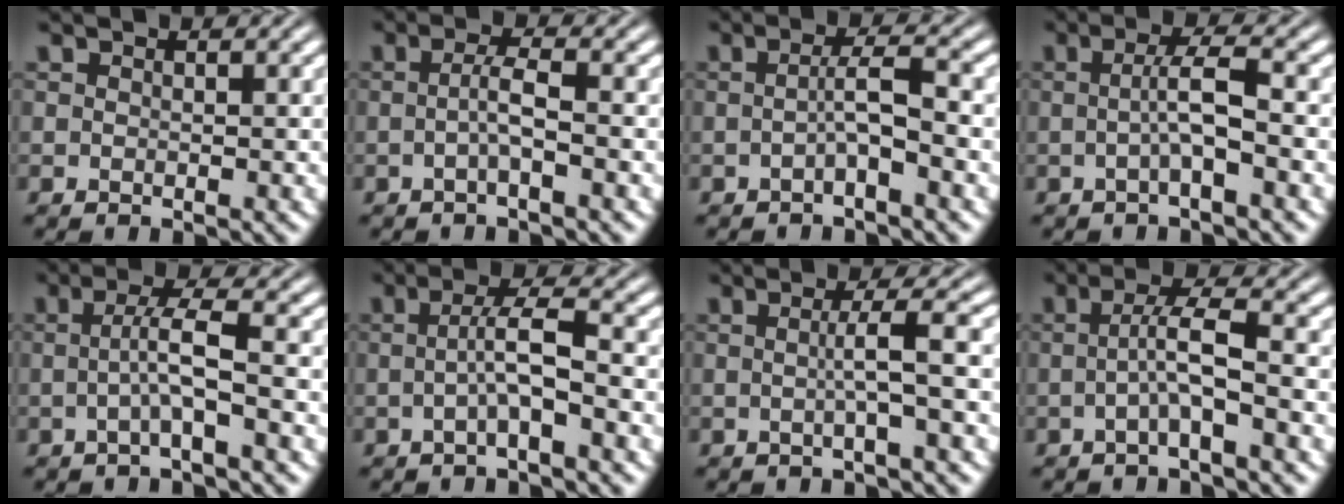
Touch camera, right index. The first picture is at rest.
{"total": 2.2, "force": [-0.9, -0.9, 1.8], "torque": [-0.029, -0.001, -0.012]}
{"total": 2.4, "force": [-1.0, -1.0, 1.9], "torque": [-0.023, 0.001, -0.015]}
{"total": 2.6, "force": [-0.6, -0.8, 2.4], "torque": [-0.036, 0.003, -0.010]}
{"total": 2.8, "force": [-0.7, -0.8, 2.6], "torque": [-0.043, 0.001, -0.009]}
{"total": 2.9, "force": [-0.8, -0.6, 2.8], "torque": [-0.040, 0.002, -0.013]}
{"total": 2.5, "force": [-0.5, -1.4, 2.1], "torque": [-0.023, 0.005, -0.007]}
{"total": 3.0, "force": [-0.8, -0.4, 2.9], "torque": [-0.043, 0.002, -0.013]}